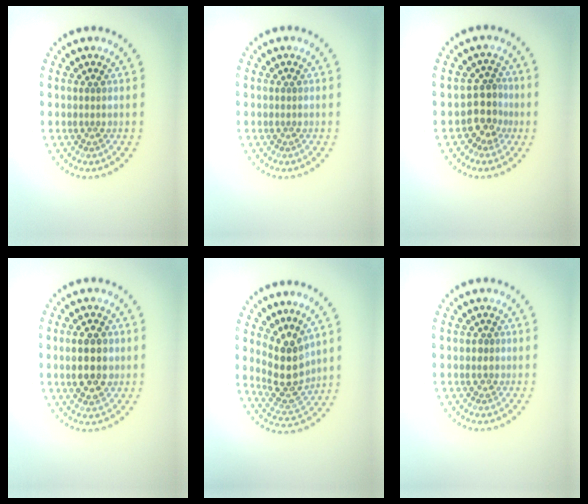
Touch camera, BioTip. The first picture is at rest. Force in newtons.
{"total": 0.0}
{"total": 2.8, "press": 2.3, "slide": 1.6}
{"total": 4.4, "press": 4.4, "slide": 0.2}
{"total": 4.2, "press": 3.6, "slide": 2.1}
{"total": 0.9, "press": 0.6, "slide": 0.6}